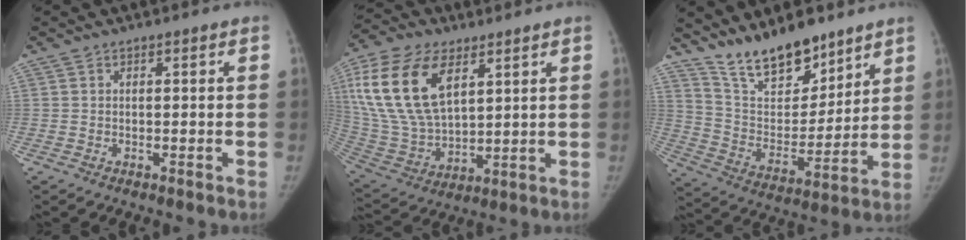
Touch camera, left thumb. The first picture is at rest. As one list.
[{"total": 21.0, "force": [8.3, 11.5, 15.4], "torque": [-0.302, -0.023, 0.162]}, {"total": 16.4, "force": [13.2, 6.2, 7.5], "torque": [-0.082, -0.083, 0.241]}]